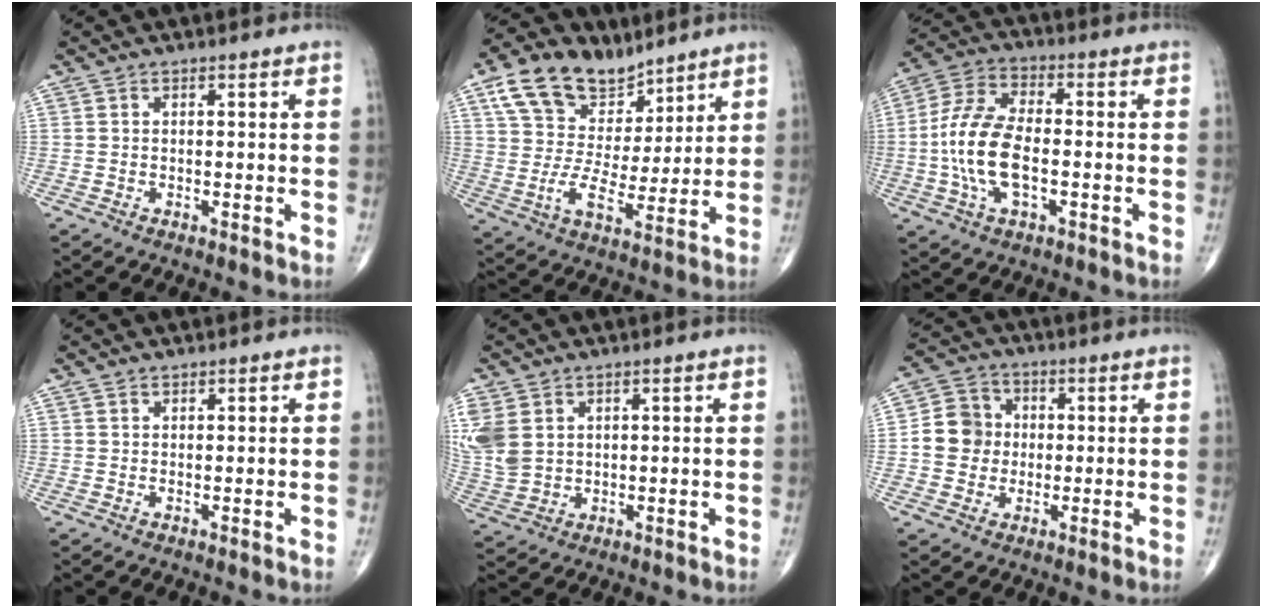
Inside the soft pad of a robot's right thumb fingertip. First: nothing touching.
{"total": 15.8, "force": [10.1, 9.5, 7.4], "torque": [-0.102, -0.031, 0.186]}
{"total": 13.3, "force": [-2.0, 6.5, 11.4], "torque": [-0.242, 0.021, -0.042]}
{"total": 0.5, "force": [0.4, 0.2, 0.0], "torque": [-0.001, -0.004, 0.006]}
{"total": 9.6, "force": [2.9, 7.2, 5.7], "torque": [-0.135, -0.004, 0.075]}
{"total": 8.2, "force": [-0.2, 7.5, 3.1], "torque": [-0.029, 0.015, -0.013]}